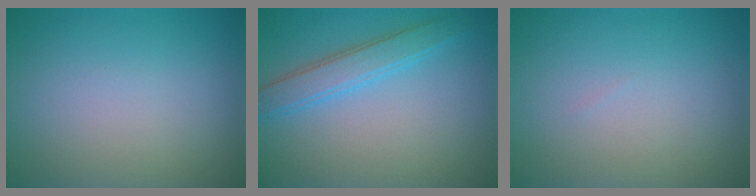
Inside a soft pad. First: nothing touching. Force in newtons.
{"total": 3.2, "press": 3.2, "slide": 0.1}
{"total": 0.0}